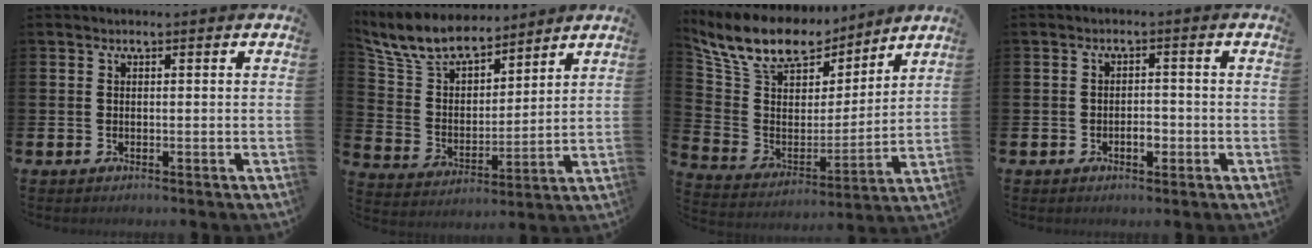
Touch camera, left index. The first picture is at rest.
{"total": 9.1, "force": [8.2, 3.0, 2.4], "torque": [-0.090, -0.052, 0.151]}
{"total": 11.8, "force": [10.4, 4.6, 3.1], "torque": [-0.112, -0.067, 0.187]}
{"total": 2.0, "force": [-1.0, 1.1, 1.4], "torque": [-0.012, -0.002, -0.023]}